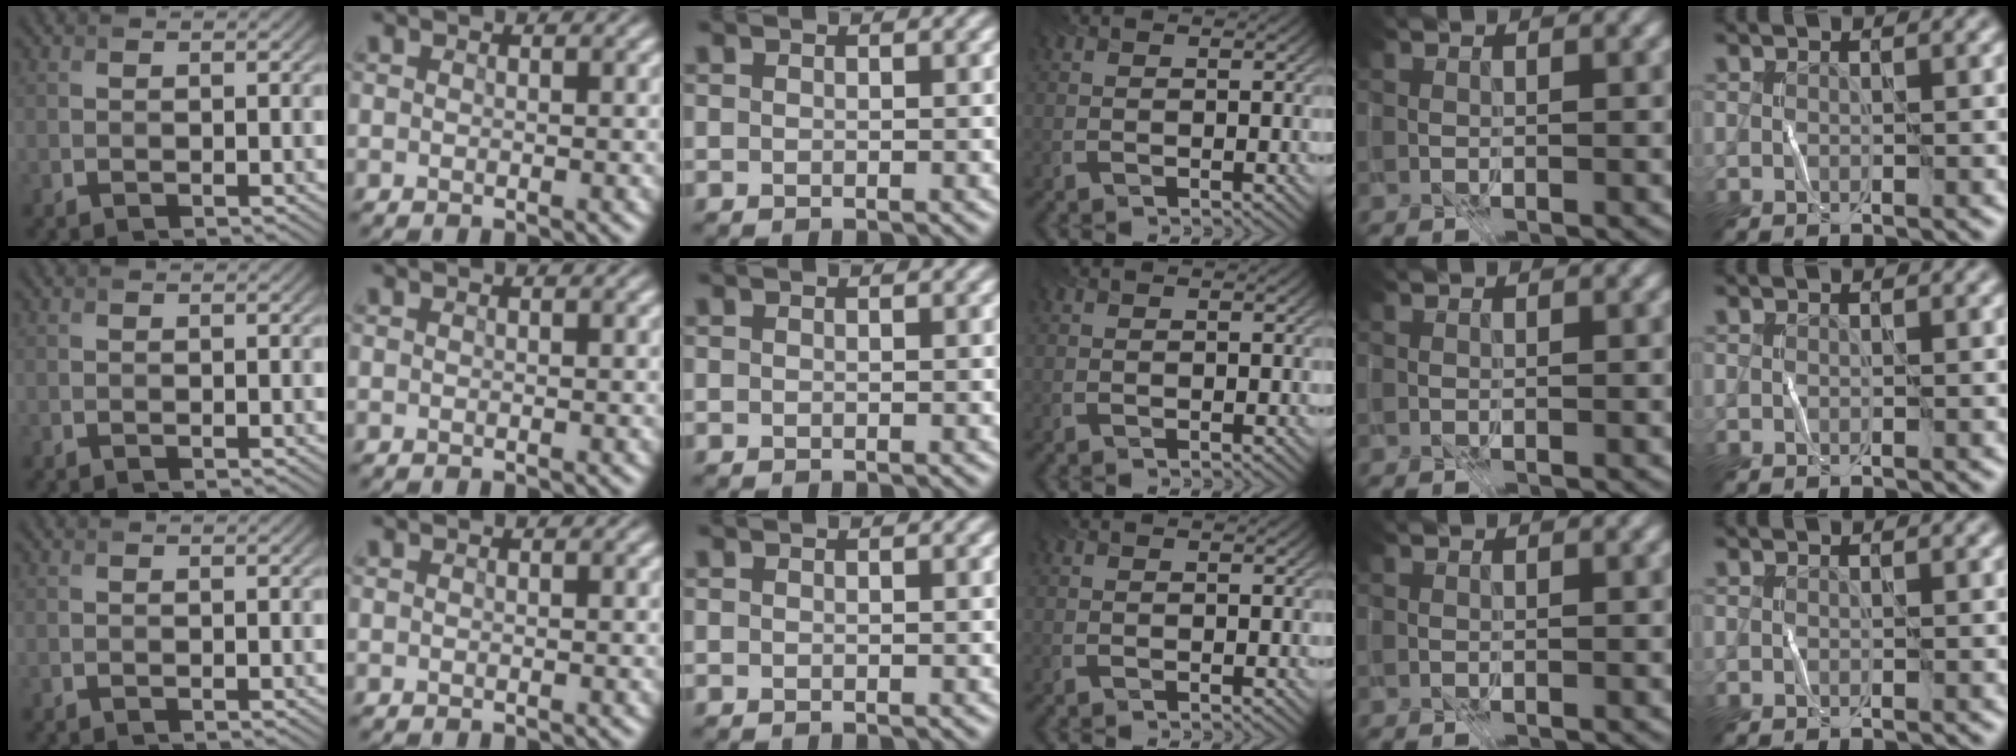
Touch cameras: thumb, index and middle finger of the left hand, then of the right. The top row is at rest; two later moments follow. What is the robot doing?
{"motion": "fold", "object": "file"}